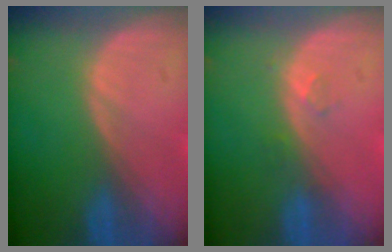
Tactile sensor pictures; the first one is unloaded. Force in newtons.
{"total": 1.4, "press": 1.3, "slide": 0.6}